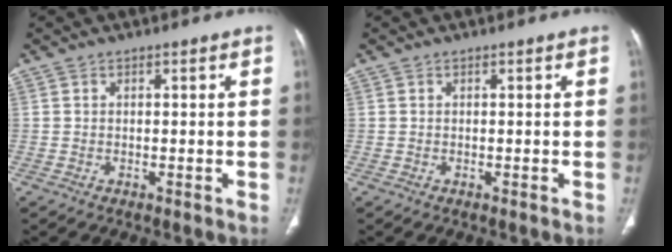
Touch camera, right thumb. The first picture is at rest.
{"total": 0.0}